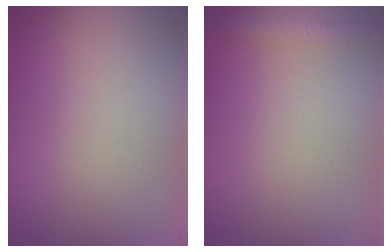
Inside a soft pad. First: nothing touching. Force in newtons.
{"total": 2.7, "press": 2.7, "slide": 0.2}